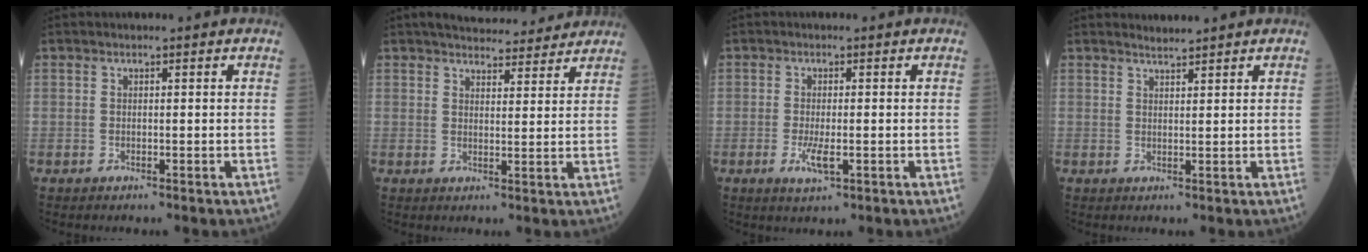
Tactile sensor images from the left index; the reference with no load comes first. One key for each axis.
{"total": 10.4, "fx": 9.6, "fy": 2.4, "fz": 3.2, "tx": -0.038, "ty": 0.011, "tz": 0.122}
{"total": 3.2, "fx": -1.1, "fy": 0.8, "fz": 2.9, "tx": -0.067, "ty": -0.006, "tz": -0.015}
{"total": 1.5, "fx": 1.5, "fy": -0.2, "fz": 0.0, "tx": -0.006, "ty": 0.004, "tz": 0.031}